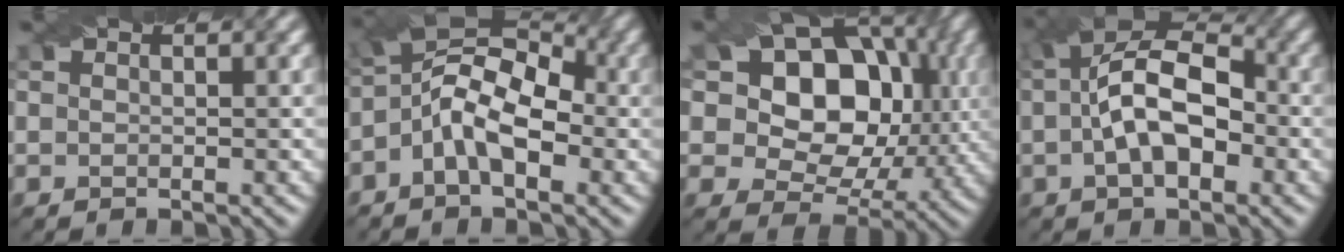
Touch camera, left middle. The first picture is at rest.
{"total": 7.9, "force": [-1.3, 4.1, 6.7], "torque": [-0.113, 0.022, -0.034]}
{"total": 14.7, "force": [4.4, 10.5, 9.3], "torque": [-0.150, 0.053, 0.056]}
{"total": 8.5, "force": [0.0, 4.5, 7.2], "torque": [-0.127, 0.018, -0.007]}